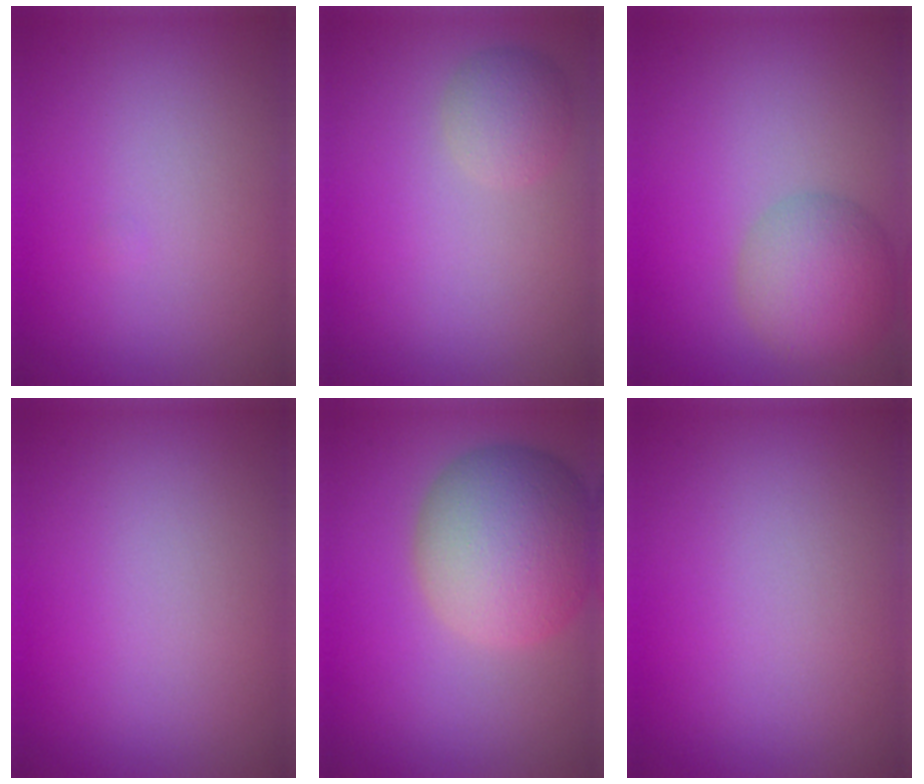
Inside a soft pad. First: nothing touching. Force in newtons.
{"total": 2.1, "press": 2.1, "slide": 0.0}
{"total": 4.9, "press": 4.9, "slide": 0.1}
{"total": 0.0}
{"total": 8.4, "press": 8.4, "slide": 0.4}
{"total": 0.0}